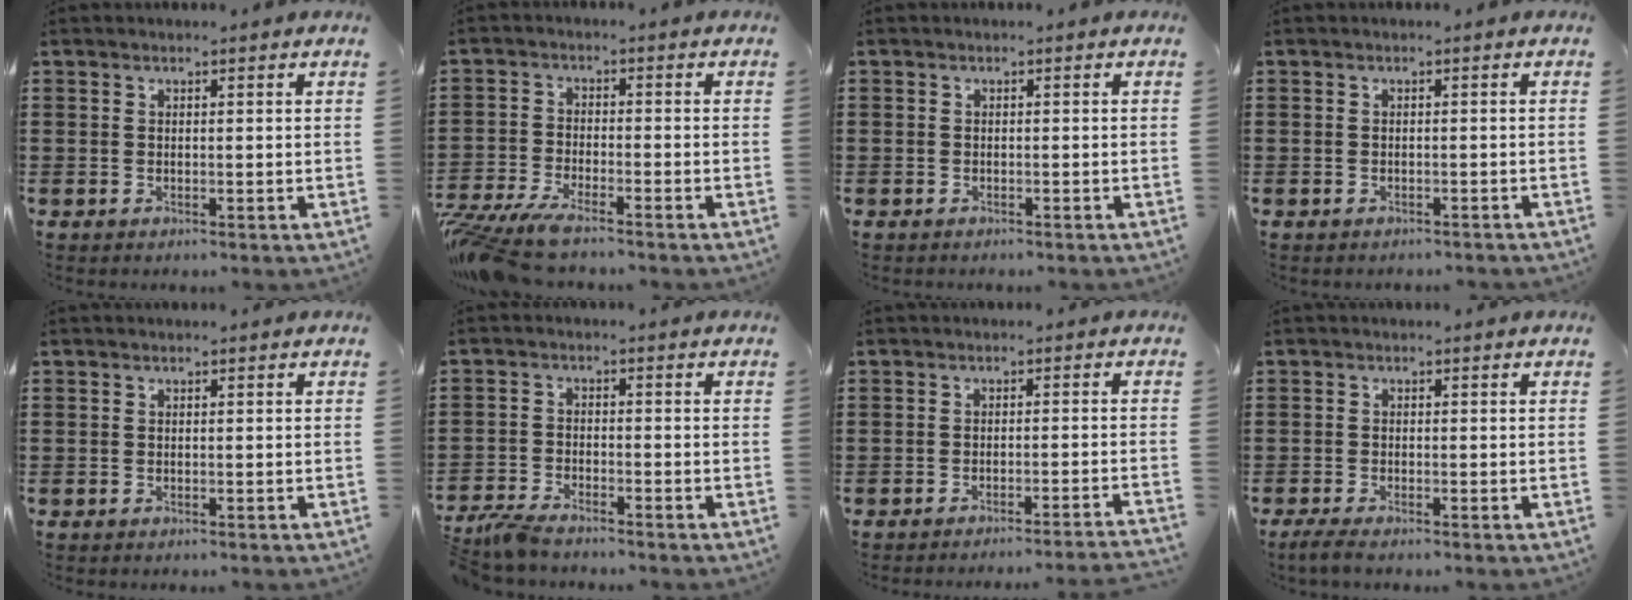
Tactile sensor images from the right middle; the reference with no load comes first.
{"total": 5.2, "force": [-4.9, 0.3, 1.8], "torque": [-0.065, -0.015, -0.103]}
{"total": 0.7, "force": [-0.6, 0.3, -0.1], "torque": [0.002, 0.004, -0.013]}
{"total": 0.6, "force": [-0.6, 0.1, 0.1], "torque": [-0.004, -0.001, -0.013]}
{"total": 0.0}
{"total": 3.6, "force": [-3.4, 0.4, 1.1], "torque": [-0.042, -0.004, -0.075]}
{"total": 1.9, "force": [-1.8, -0.5, 0.5], "torque": [-0.009, 0.002, -0.037]}
{"total": 1.5, "force": [-1.2, 0.1, 0.9], "torque": [-0.023, -0.003, -0.025]}